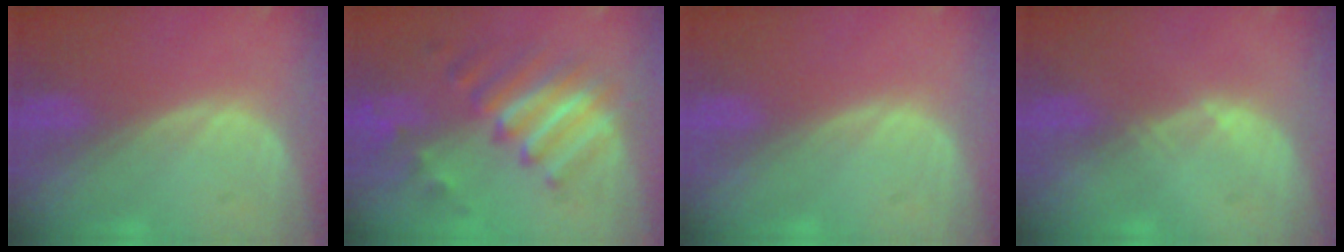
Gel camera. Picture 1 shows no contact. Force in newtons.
{"total": 9.6, "press": 8.3, "slide": 4.7}
{"total": 0.0}
{"total": 0.6, "press": 0.5, "slide": 0.3}